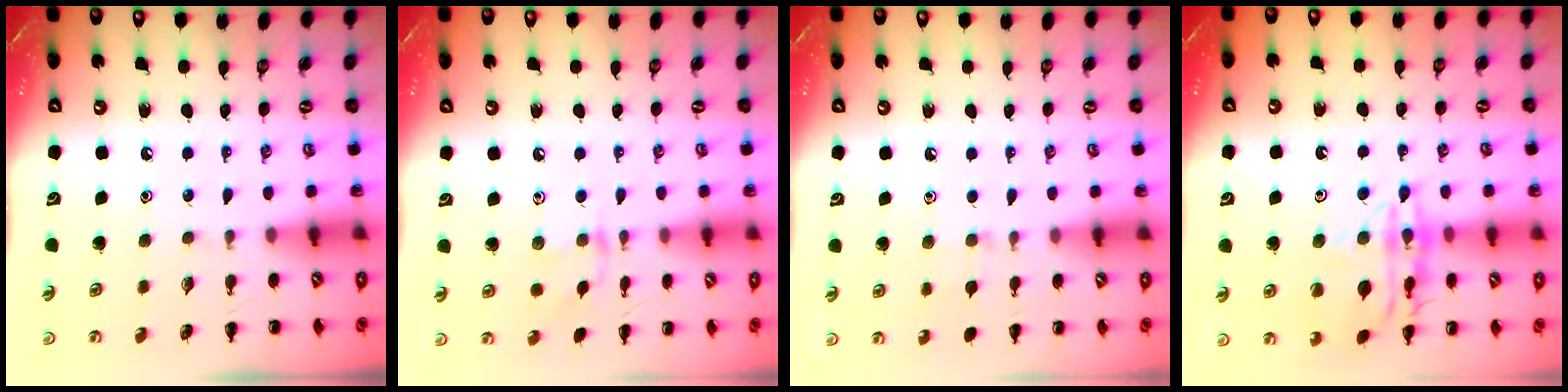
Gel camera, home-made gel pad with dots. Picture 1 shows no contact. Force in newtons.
{"total": 6.7, "press": 6.6, "slide": 1.5}
{"total": 5.5, "press": 5.1, "slide": 2.0}
{"total": 16.1, "press": 16.1, "slide": 0.8}